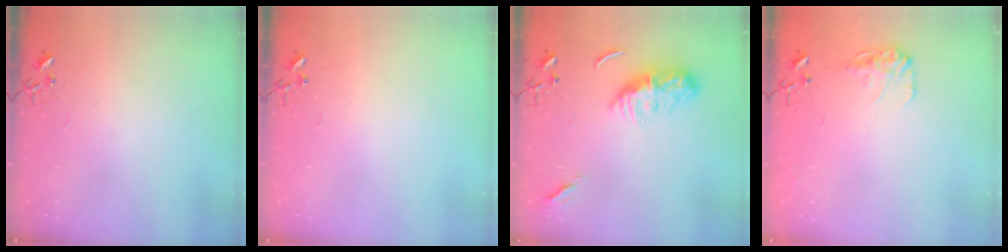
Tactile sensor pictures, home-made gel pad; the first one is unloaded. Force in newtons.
{"total": 0.0}
{"total": 10.4, "press": 10.3, "slide": 0.7}
{"total": 10.9, "press": 10.9, "slide": 0.4}